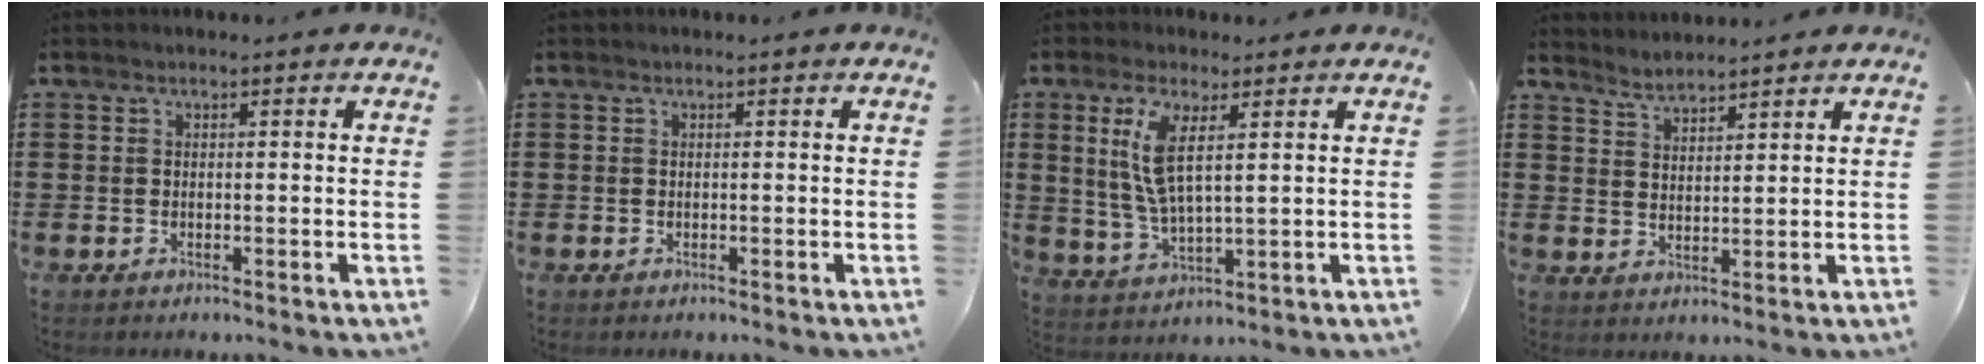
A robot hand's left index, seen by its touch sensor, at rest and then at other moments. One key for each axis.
{"total": 0.0}
{"total": 7.8, "fx": 3.2, "fy": 2.6, "fz": 6.6, "tx": -0.153, "ty": -0.001, "tz": 0.052}
{"total": 3.0, "fx": 3.0, "fy": 0.0, "fz": -0.2, "tx": -0.006, "ty": -0.009, "tz": 0.058}